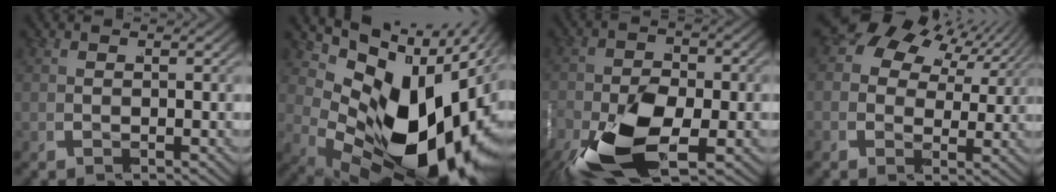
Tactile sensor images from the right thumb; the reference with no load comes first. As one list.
[{"total": 20.3, "force": [-0.7, 12.4, 16.0], "torque": [-0.244, -0.036, 0.002]}, {"total": 11.8, "force": [-4.3, 6.4, 9.0], "torque": [-0.215, -0.053, -0.052]}, {"total": 9.4, "force": [3.3, 7.1, 5.2], "torque": [-0.090, 0.024, 0.029]}]